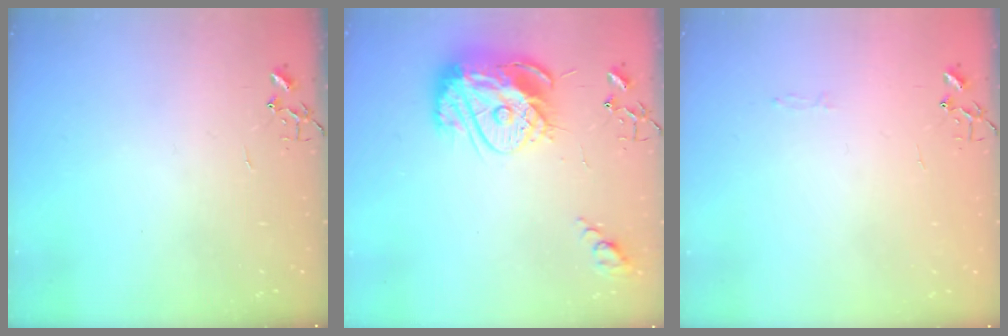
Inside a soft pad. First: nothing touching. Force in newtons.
{"total": 17.6, "press": 17.6, "slide": 1.5}
{"total": 2.8, "press": 2.8, "slide": 0.4}